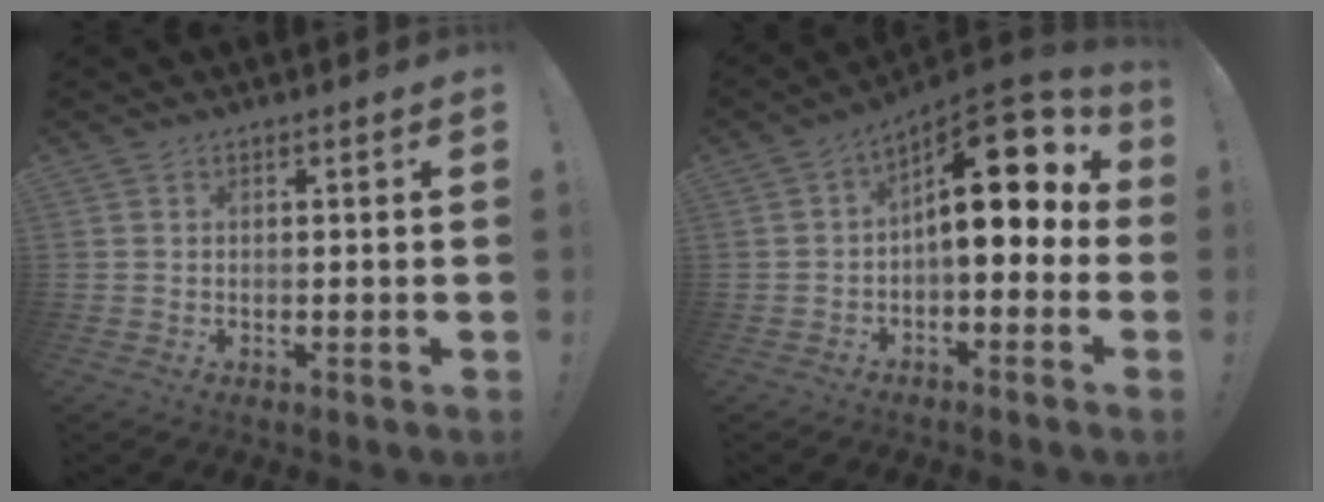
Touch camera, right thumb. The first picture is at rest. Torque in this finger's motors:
{"motor_torque": [2.03, 2.98, 1.89, -0.66, 0.07]}